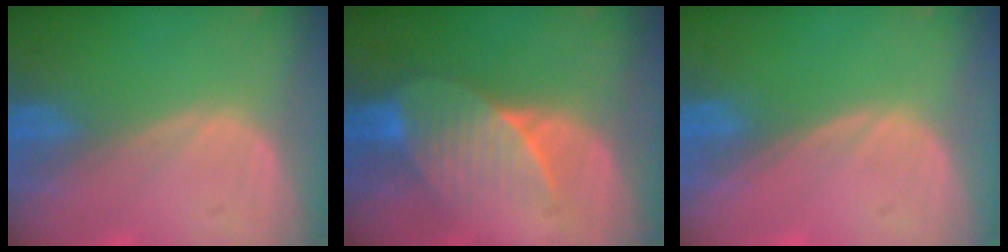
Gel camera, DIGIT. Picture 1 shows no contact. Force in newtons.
{"total": 7.0, "press": 6.6, "slide": 2.4}
{"total": 0.0}